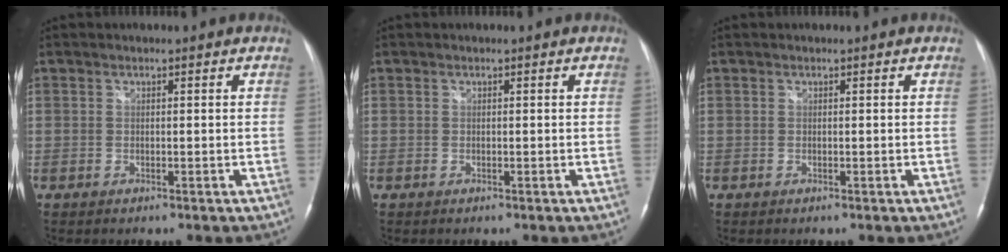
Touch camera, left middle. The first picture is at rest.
{"total": 0.0}
{"total": 0.0}